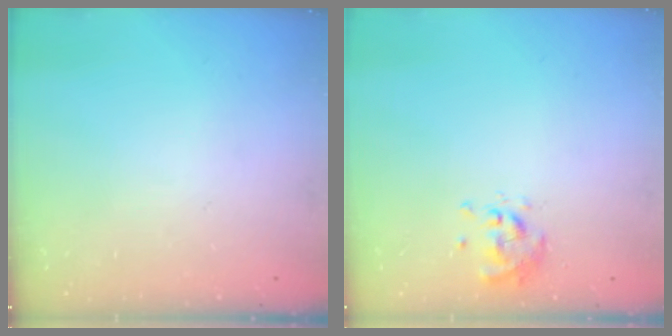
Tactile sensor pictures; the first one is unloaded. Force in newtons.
{"total": 0.6, "press": 0.5, "slide": 0.2}